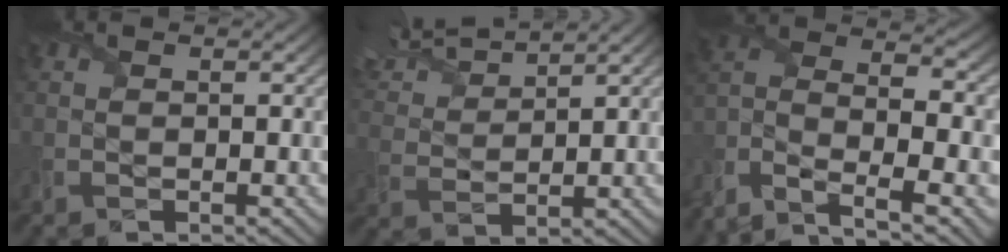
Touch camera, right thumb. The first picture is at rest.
{"total": 7.8, "force": [6.8, 1.5, 3.6], "torque": [-0.086, 0.022, 0.125]}
{"total": 12.9, "force": [-8.1, 4.8, 8.8], "torque": [-0.200, -0.012, -0.156]}